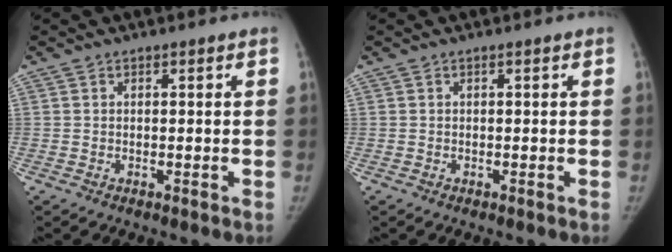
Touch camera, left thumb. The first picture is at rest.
{"total": 0.0}